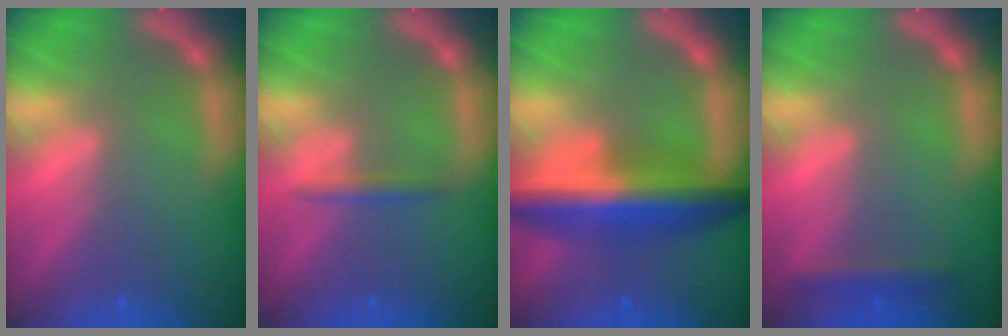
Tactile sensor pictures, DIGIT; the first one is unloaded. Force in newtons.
{"total": 1.4}
{"total": 9.0}
{"total": 1.9}